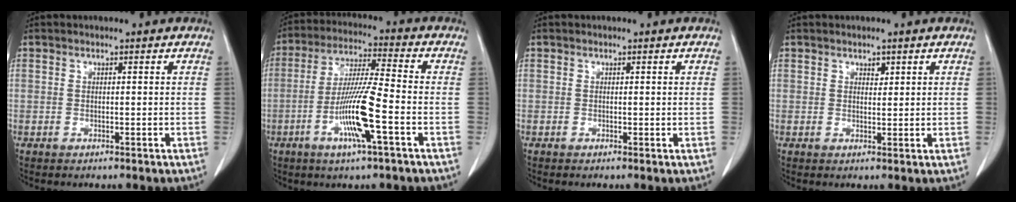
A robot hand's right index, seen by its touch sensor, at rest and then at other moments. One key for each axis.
{"total": 11.4, "fx": -3.9, "fy": 0.1, "fz": 10.7, "tx": -0.210, "ty": -0.008, "tz": -0.077}
{"total": 0.0}
{"total": 1.3, "fx": 0.8, "fy": 0.7, "fz": 0.6, "tx": -0.002, "ty": -0.005, "tz": 0.010}